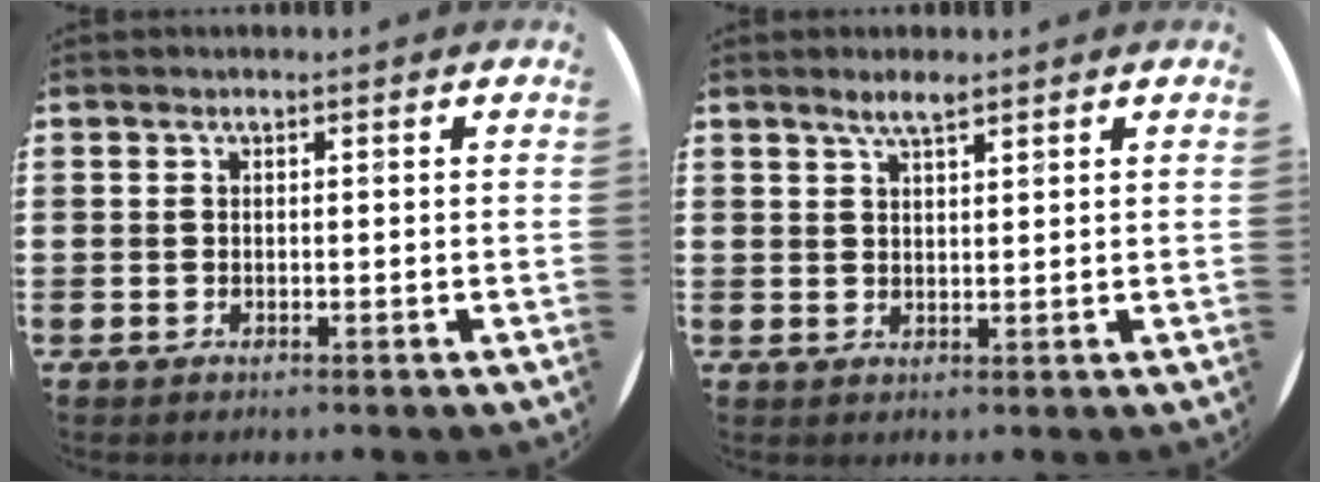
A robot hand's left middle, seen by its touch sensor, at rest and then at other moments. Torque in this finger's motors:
{"motor_torque": [0.34, -0.26, 0.06, 0.06]}